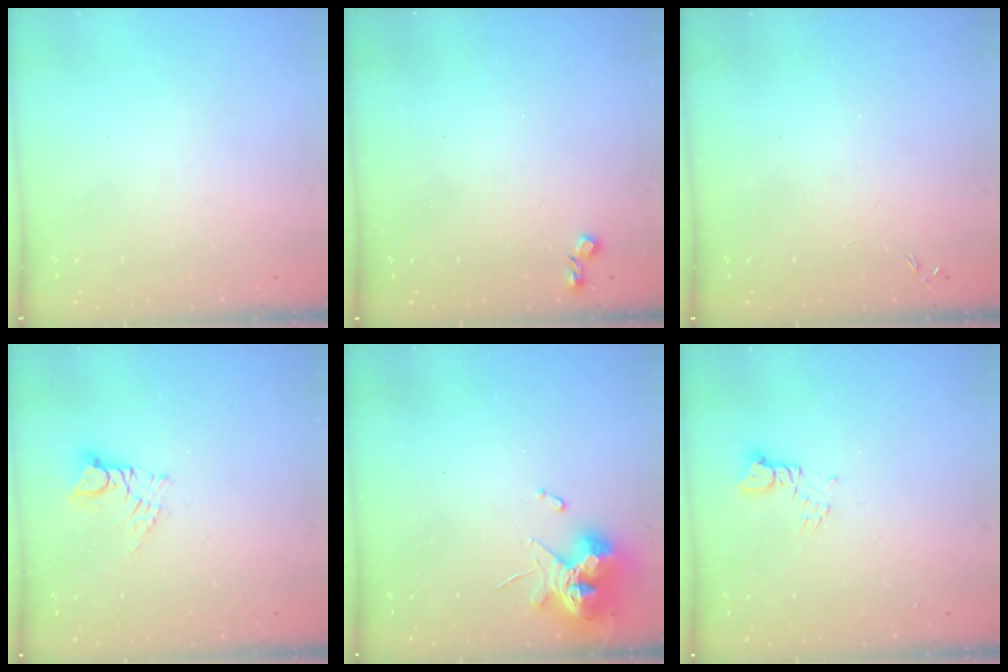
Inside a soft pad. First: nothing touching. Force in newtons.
{"total": 3.7, "press": 3.6, "slide": 0.6}
{"total": 0.0}
{"total": 6.5, "press": 6.5, "slide": 0.6}
{"total": 13.0, "press": 12.9, "slide": 1.4}
{"total": 2.5, "press": 2.5, "slide": 0.3}